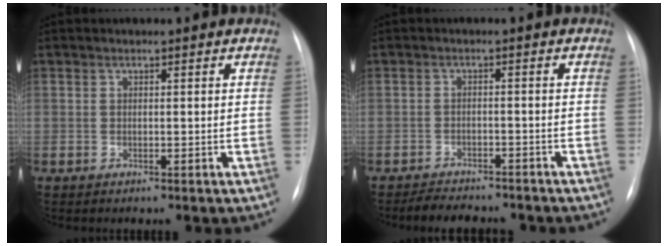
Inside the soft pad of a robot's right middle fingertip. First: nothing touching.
{"total": 7.2, "force": [-6.5, 1.9, 2.4], "torque": [-0.041, -0.008, -0.089]}